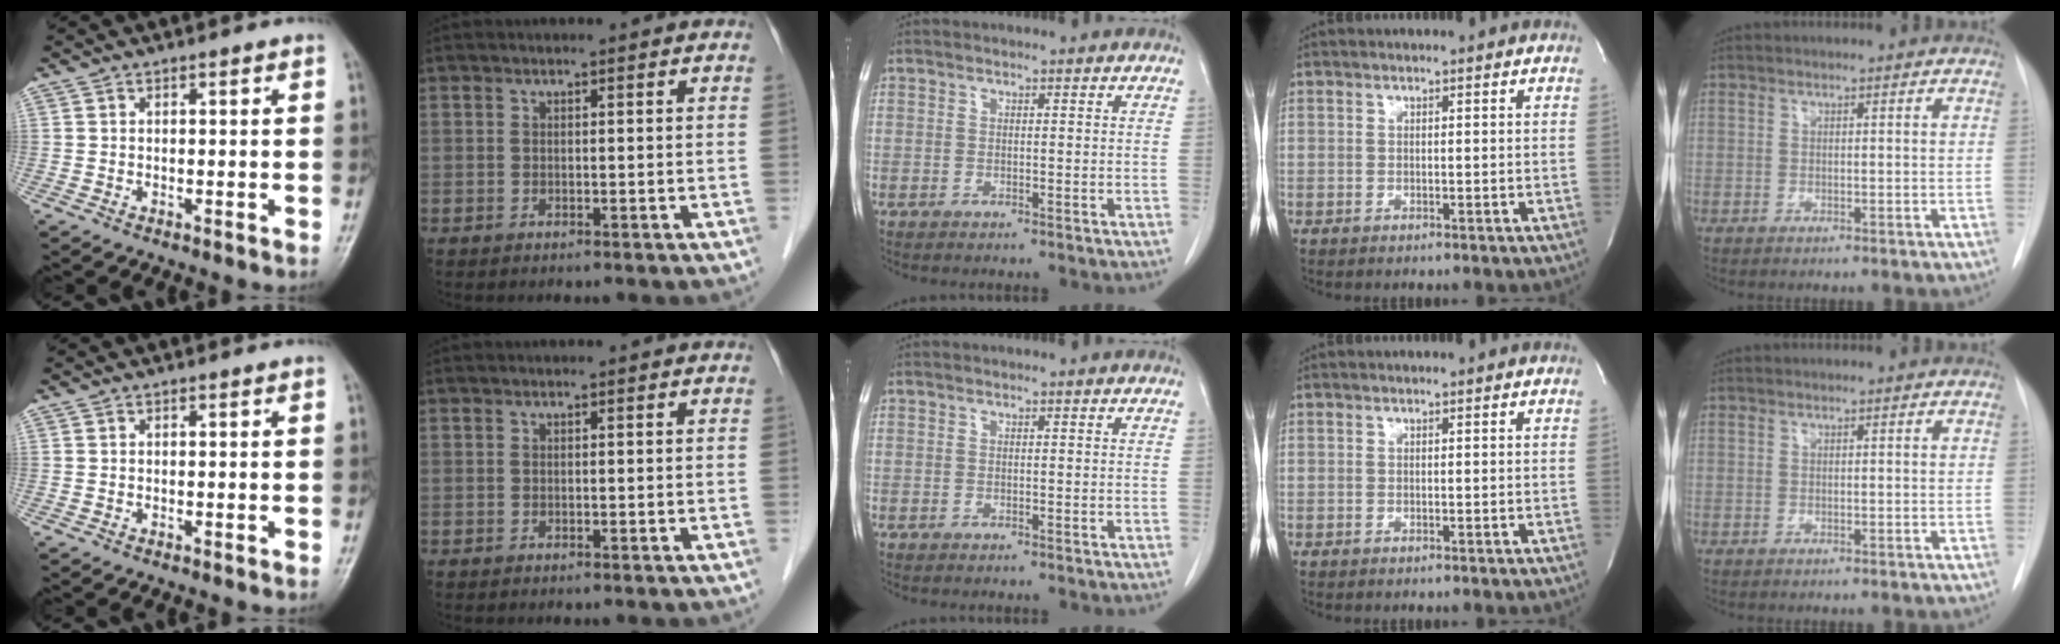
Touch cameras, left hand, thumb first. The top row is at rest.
{}